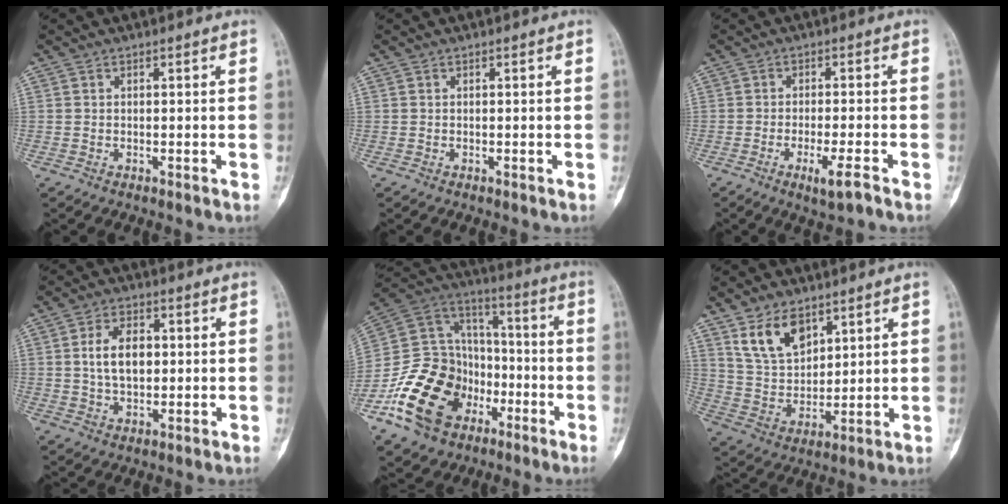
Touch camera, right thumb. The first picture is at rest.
{"total": 0.0}
{"total": 4.8, "force": [-2.6, 0.6, 3.9], "torque": [-0.074, 0.005, -0.044]}
{"total": 7.8, "force": [0.8, 4.8, 6.1], "torque": [-0.093, 0.005, 0.015]}
{"total": 22.0, "force": [-9.8, 16.5, 10.8], "torque": [-0.180, 0.086, -0.173]}
{"total": 10.4, "force": [6.1, 6.1, 5.8], "torque": [-0.089, -0.032, 0.128]}